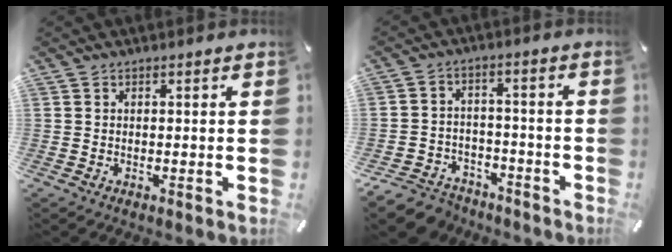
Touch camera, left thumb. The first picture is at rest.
{"total": 7.3, "force": [-5.4, 4.5, 1.9], "torque": [-0.037, 0.029, -0.100]}